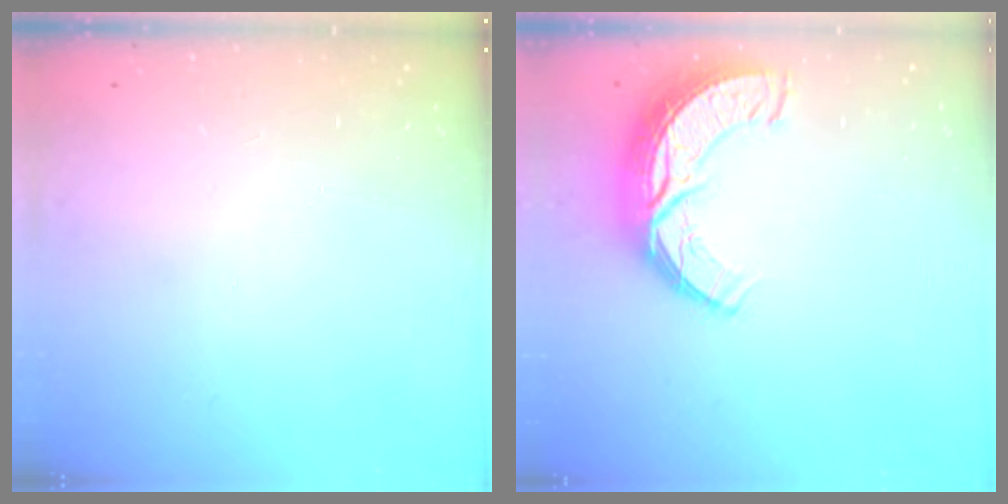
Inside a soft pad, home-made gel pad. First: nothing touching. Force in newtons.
{"total": 11.4, "press": 11.4, "slide": 0.8}